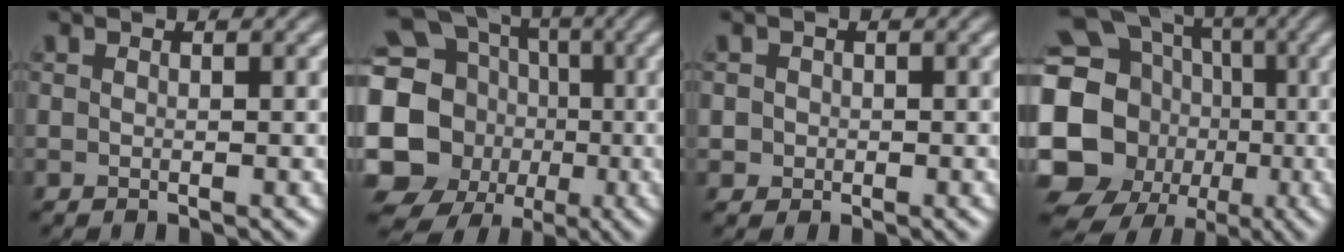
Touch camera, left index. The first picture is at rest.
{"total": 18.0, "force": [-1.8, 16.6, 6.6], "torque": [-0.156, -0.006, -0.069]}
{"total": 1.1, "force": [-0.2, 1.1, -0.1], "torque": [0.013, -0.003, -0.001]}
{"total": 20.4, "force": [-2.9, 18.4, 8.2], "torque": [-0.171, -0.011, -0.096]}